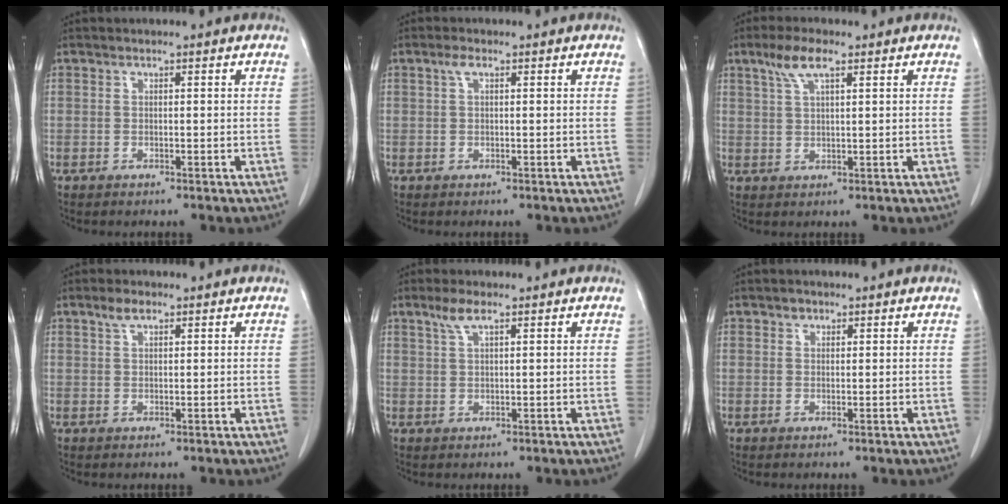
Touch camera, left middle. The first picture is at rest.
{"total": 1.4, "force": [0.6, 0.4, 1.1], "torque": [-0.025, 0.010, 0.011]}
{"total": 4.9, "force": [2.9, 1.1, 3.8], "torque": [-0.082, 0.011, 0.059]}
{"total": 2.2, "force": [1.4, 0.8, 1.4], "torque": [-0.030, 0.007, 0.029]}
{"total": 2.8, "force": [1.9, 0.4, 2.1], "torque": [-0.049, 0.007, 0.040]}
{"total": 1.0, "force": [0.6, 0.7, 0.2], "torque": [0.002, -0.003, 0.008]}